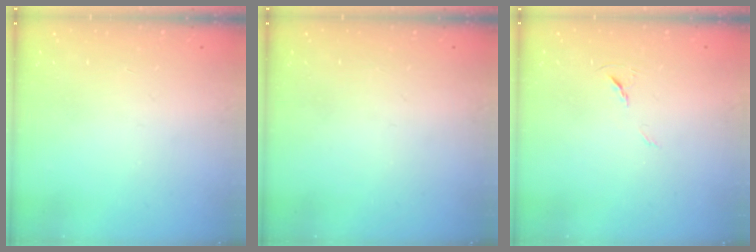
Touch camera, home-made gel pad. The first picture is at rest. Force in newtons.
{"total": 0.0}
{"total": 5.1, "press": 4.7, "slide": 2.1}